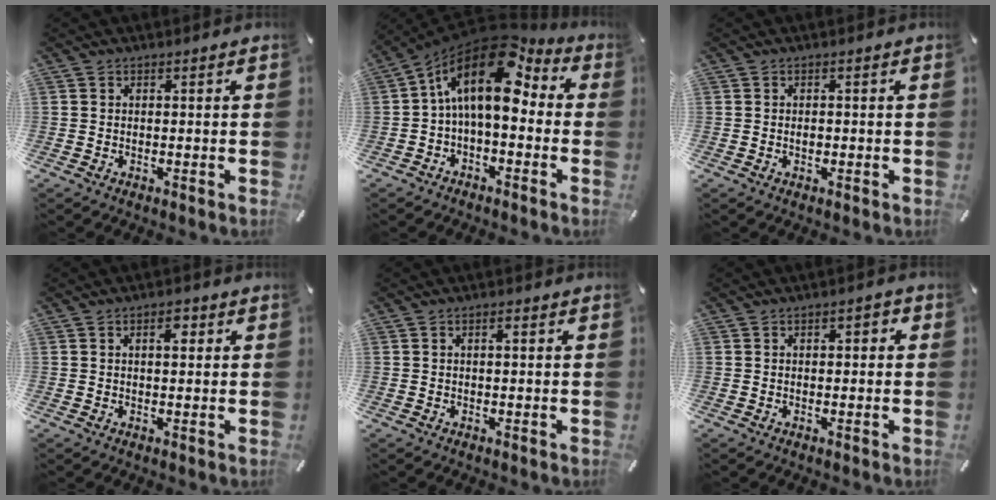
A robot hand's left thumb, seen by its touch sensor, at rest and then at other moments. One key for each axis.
{"total": 15.9, "fx": 4.2, "fy": 8.6, "fz": 12.8, "tx": -0.242, "ty": -0.032, "tz": 0.059}
{"total": 1.0, "fx": -0.2, "fy": 0.7, "fz": 0.7, "tx": -0.016, "ty": 0.001, "tz": -0.004}
{"total": 3.2, "fx": 1.0, "fy": 1.6, "fz": 2.6, "tx": -0.031, "ty": -0.002, "tz": 0.010}
{"total": 1.2, "fx": 0.2, "fy": 0.4, "fz": 1.1, "tx": -0.022, "ty": 0.003, "tz": 0.002}
{"total": 1.7, "fx": -0.2, "fy": 1.1, "fz": 1.4, "tx": -0.018, "ty": 0.004, "tz": -0.008}